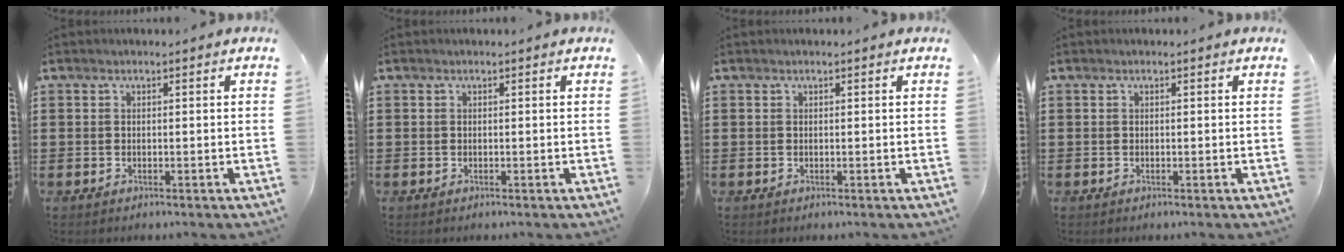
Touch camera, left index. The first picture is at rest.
{"total": 0.0}
{"total": 0.0}
{"total": 0.0}